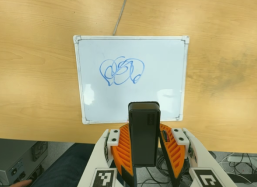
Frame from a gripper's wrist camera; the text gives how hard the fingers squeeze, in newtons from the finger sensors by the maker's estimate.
{"total": 6.0, "left": 5.1, "right": 6.8}